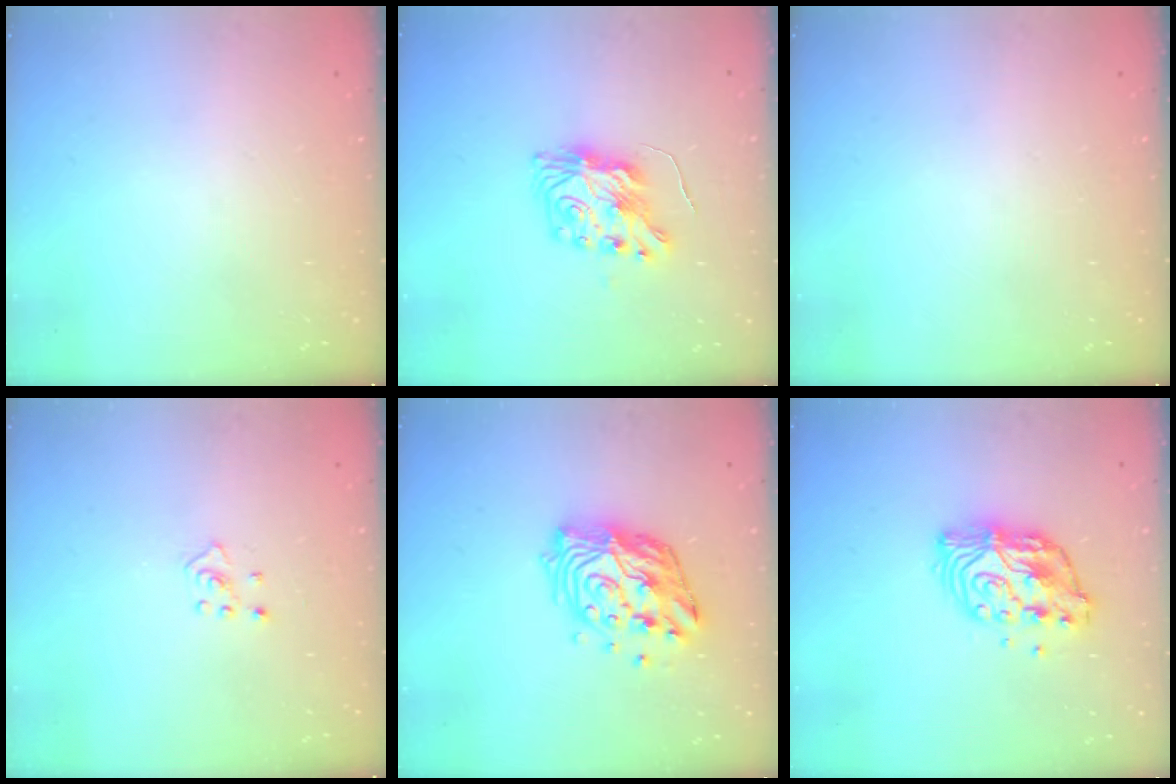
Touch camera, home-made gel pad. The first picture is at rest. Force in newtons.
{"total": 8.5, "press": 8.4, "slide": 0.4}
{"total": 0.0}
{"total": 2.4, "press": 2.4, "slide": 0.5}
{"total": 15.0, "press": 14.9, "slide": 1.6}
{"total": 11.0, "press": 10.9, "slide": 0.9}